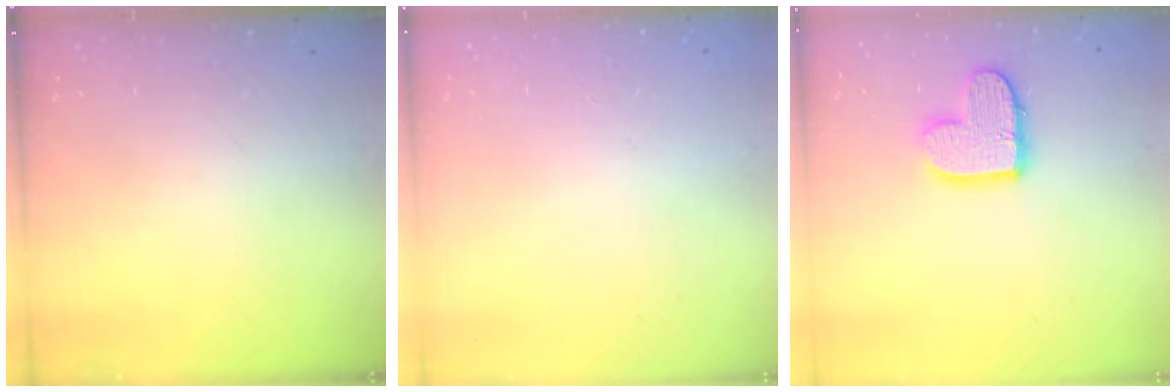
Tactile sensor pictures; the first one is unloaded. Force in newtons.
{"total": 0.6, "press": 0.6, "slide": 0.1}
{"total": 12.2, "press": 12.2, "slide": 0.8}